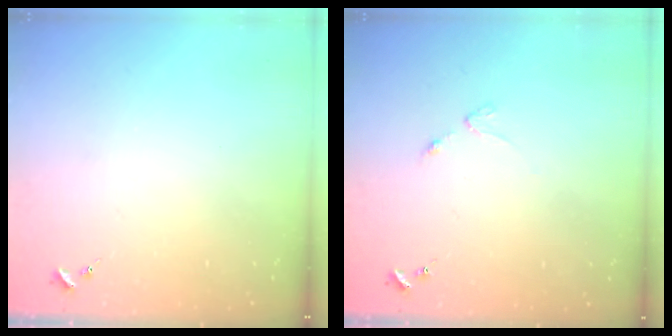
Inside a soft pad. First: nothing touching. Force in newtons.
{"total": 2.5, "press": 2.4, "slide": 0.4}